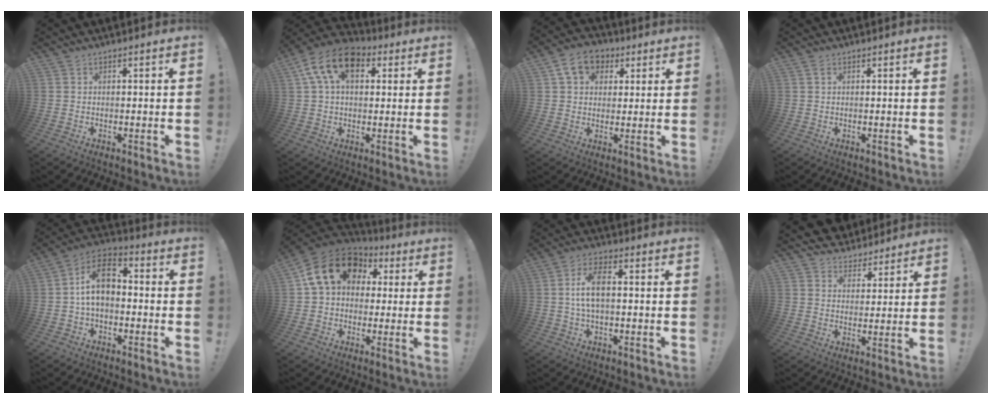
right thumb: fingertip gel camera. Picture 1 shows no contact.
{"total": 14.7, "force": [5.3, 9.3, 10.0], "torque": [-0.174, -0.004, 0.099]}
{"total": 10.7, "force": [4.8, 8.1, 5.1], "torque": [-0.079, -0.008, 0.095]}
{"total": 1.3, "force": [0.7, 0.7, 0.9], "torque": [-0.012, -0.002, 0.012]}
{"total": 12.1, "force": [0.3, 7.6, 9.3], "torque": [-0.161, 0.018, 0.009]}
{"total": 17.5, "force": [5.9, 12.8, 10.4], "torque": [-0.168, -0.007, 0.109]}
{"total": 8.3, "force": [0.5, 3.7, 7.4], "torque": [-0.138, 0.004, 0.008]}
{"total": 5.5, "force": [3.9, 3.8, 0.3], "torque": [-0.005, -0.033, 0.078]}